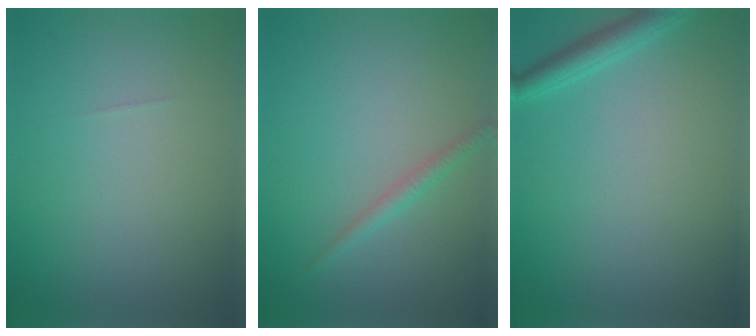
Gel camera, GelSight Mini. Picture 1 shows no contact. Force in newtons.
{"total": 1.4, "press": 1.4, "slide": 0.0}
{"total": 2.1, "press": 2.0, "slide": 0.2}